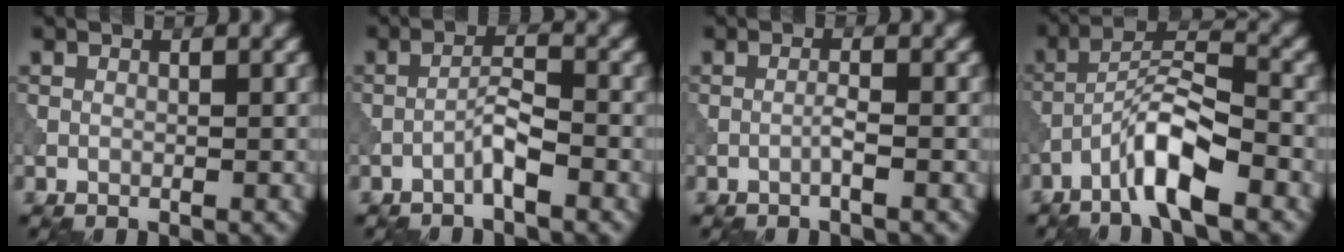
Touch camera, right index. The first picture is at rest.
{"total": 2.1, "force": [-1.3, 0.1, 1.6], "torque": [-0.031, 0.012, -0.029]}
{"total": 1.0, "force": [-0.4, -0.1, 0.9], "torque": [-0.017, 0.006, -0.011]}
{"total": 6.2, "force": [-3.6, 1.2, 4.8], "torque": [-0.089, 0.014, -0.074]}